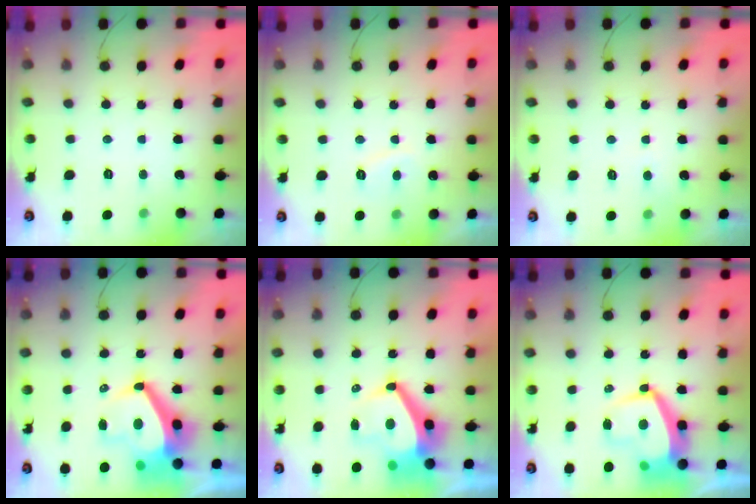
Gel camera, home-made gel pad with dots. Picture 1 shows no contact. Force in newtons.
{"total": 2.5, "press": 2.3, "slide": 0.8}
{"total": 2.3, "press": 2.3, "slide": 0.3}
{"total": 12.4, "press": 12.4, "slide": 1.3}
{"total": 10.9, "press": 10.9, "slide": 0.9}
{"total": 10.6, "press": 10.6, "slide": 0.9}